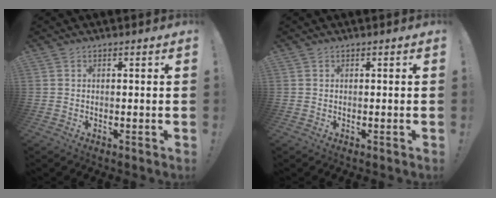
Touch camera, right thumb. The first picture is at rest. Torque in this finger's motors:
{"motor_torque": [-0.06, -0.06, 0.15, -0.06, 0.07]}